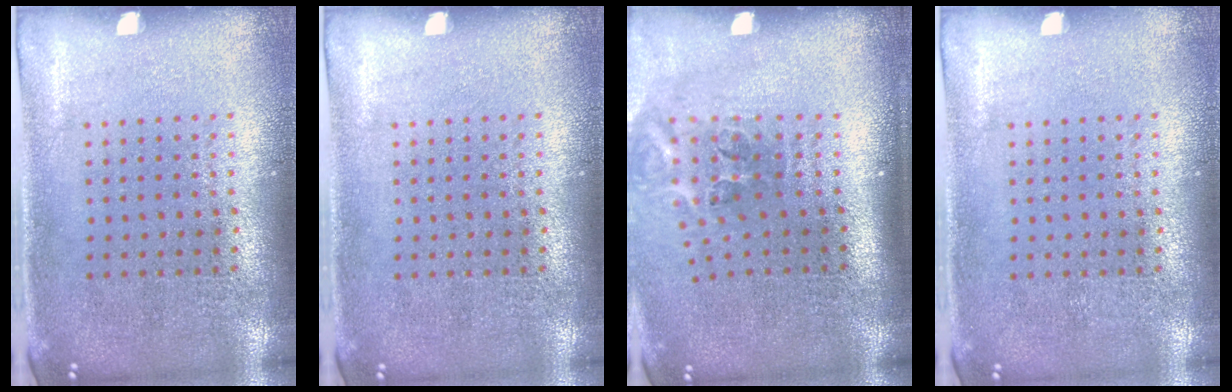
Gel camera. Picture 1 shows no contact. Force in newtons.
{"total": 0.0}
{"total": 2.2, "press": 1.3, "slide": 1.7}
{"total": 0.0}